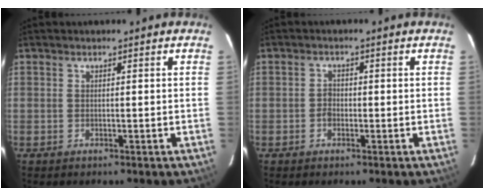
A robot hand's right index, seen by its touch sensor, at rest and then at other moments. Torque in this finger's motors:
{"motor_torque": [0.25, 0.12, 0.15, 0.03]}